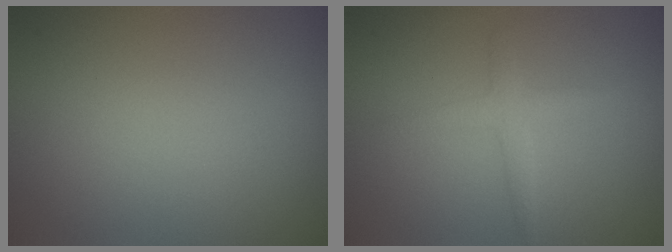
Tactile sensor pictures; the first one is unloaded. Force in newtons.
{"total": 1.6, "press": 1.6, "slide": 0.1}